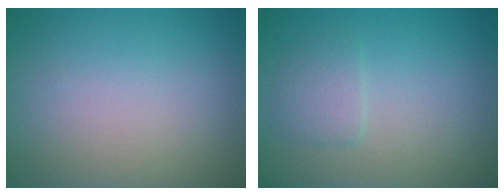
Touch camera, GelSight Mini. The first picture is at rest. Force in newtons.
{"total": 1.6, "press": 1.6, "slide": 0.3}